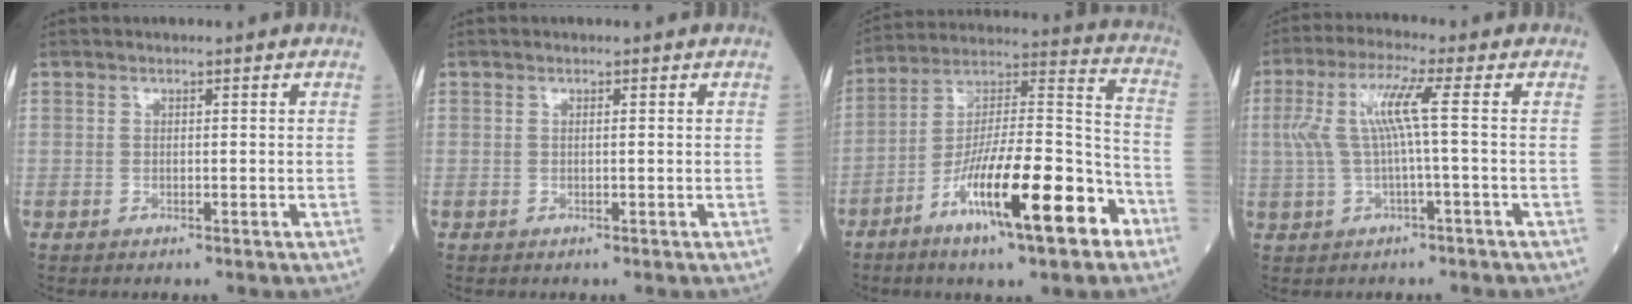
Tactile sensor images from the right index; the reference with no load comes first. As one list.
[{"total": 0.0}, {"total": 19.6, "force": [-9.7, 3.1, 16.8], "torque": [-0.287, -0.006, -0.157]}, {"total": 6.7, "force": [0.6, -0.2, 6.7], "torque": [-0.147, 0.023, 0.014]}]